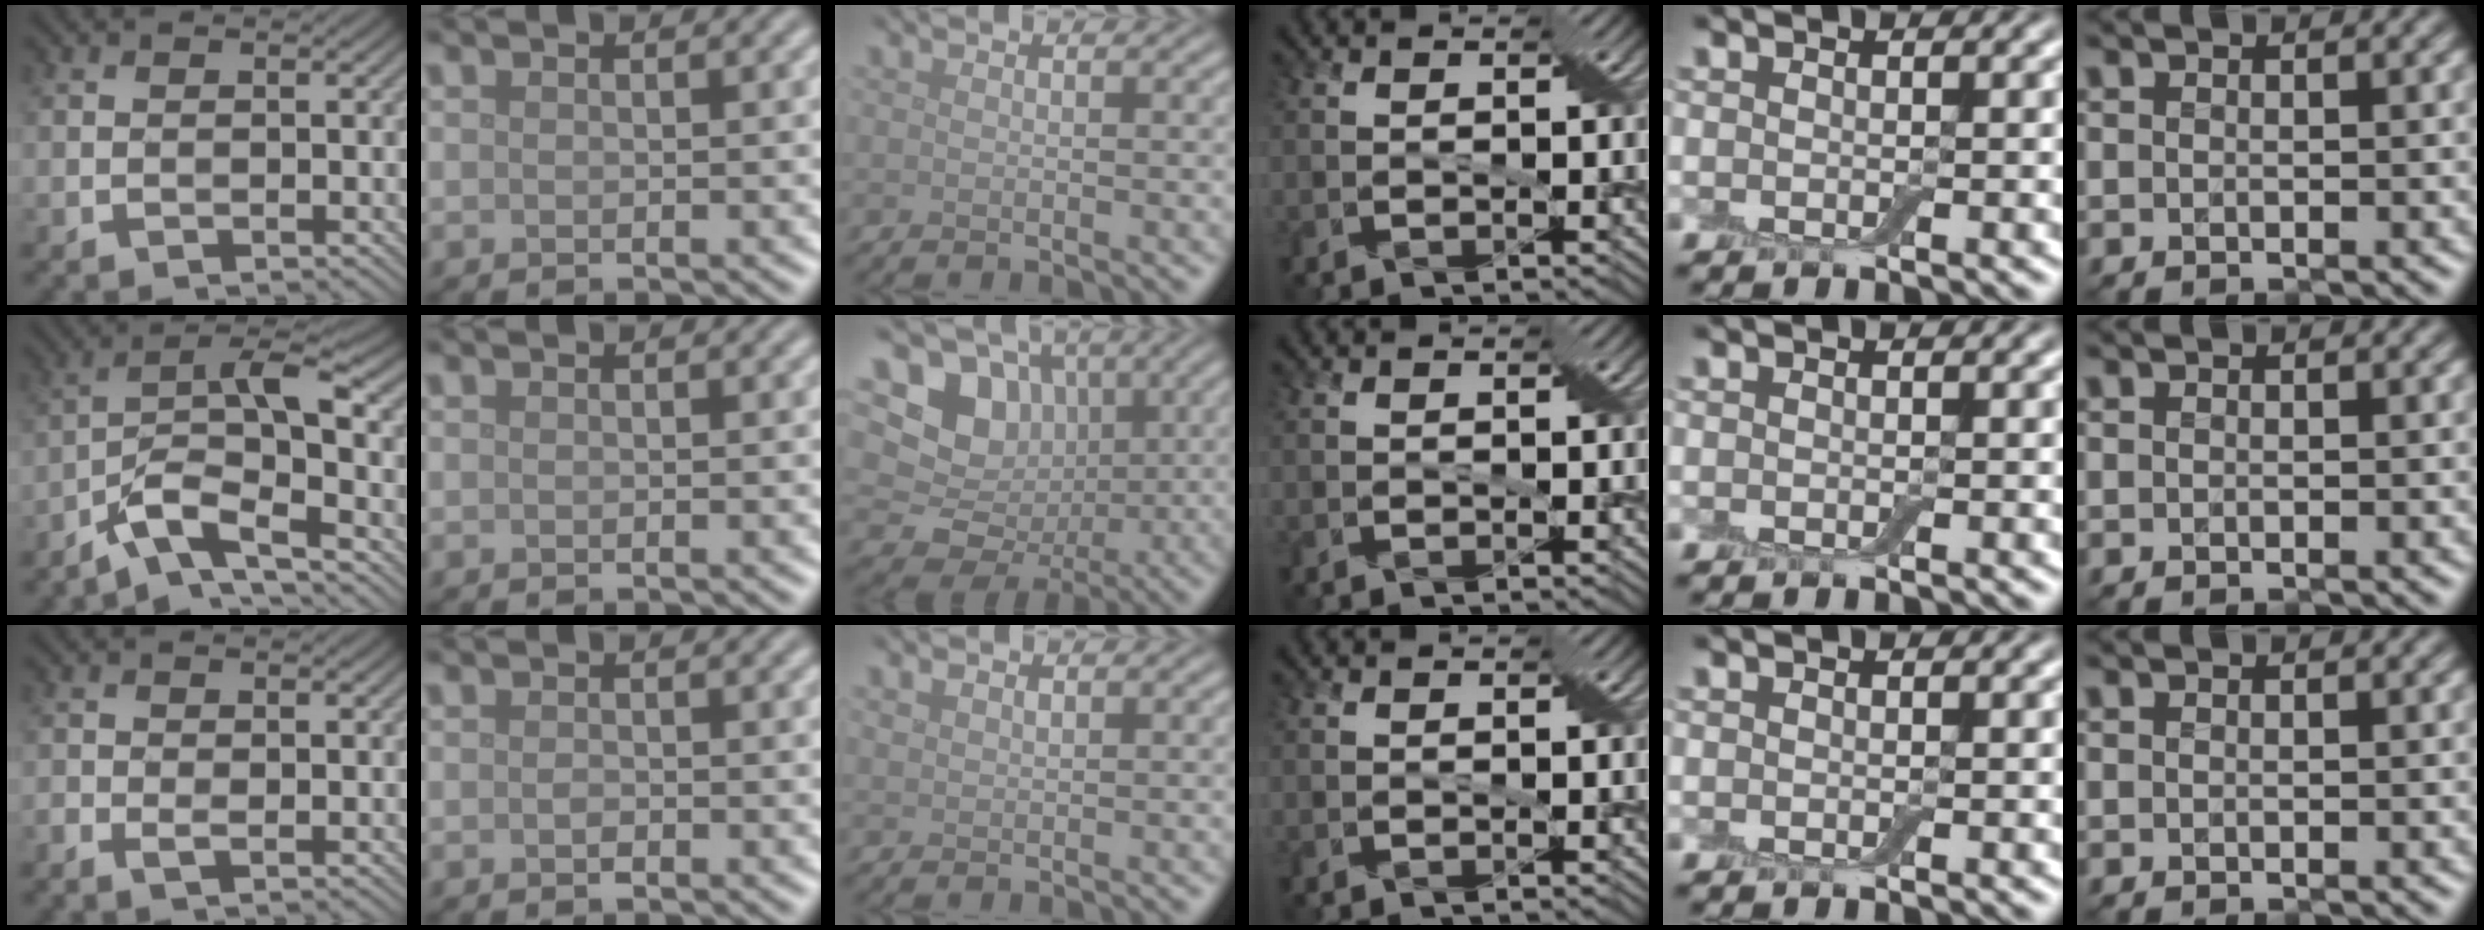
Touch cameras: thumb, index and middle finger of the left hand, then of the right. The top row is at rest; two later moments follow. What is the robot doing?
{"motion": "cut", "object": "aluminum foil"}